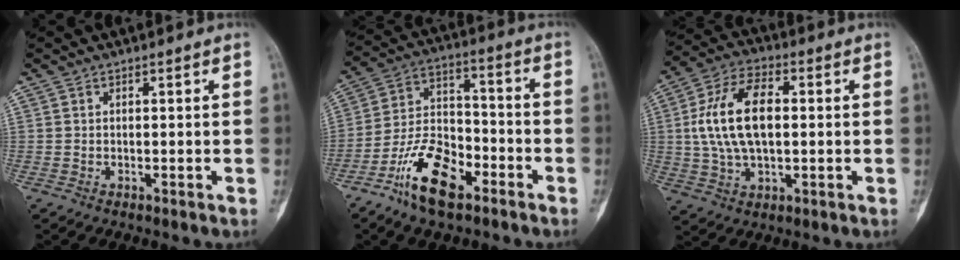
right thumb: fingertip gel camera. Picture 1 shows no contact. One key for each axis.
{"total": 13.9, "fx": -8.0, "fy": 6.7, "fz": 9.2, "tx": -0.159, "ty": 0.054, "tz": -0.153}
{"total": 14.7, "fx": 1.3, "fy": 8.1, "fz": 12.3, "tx": -0.236, "ty": 0.017, "tz": 0.023}